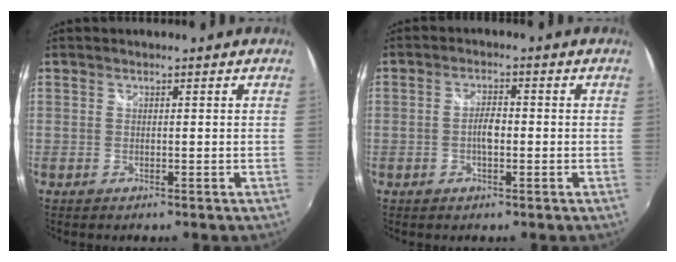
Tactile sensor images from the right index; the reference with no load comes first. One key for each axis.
{"total": 3.3, "fx": -0.6, "fy": 1.3, "fz": 2.9, "tx": -0.056, "ty": 0.004, "tz": -0.014}